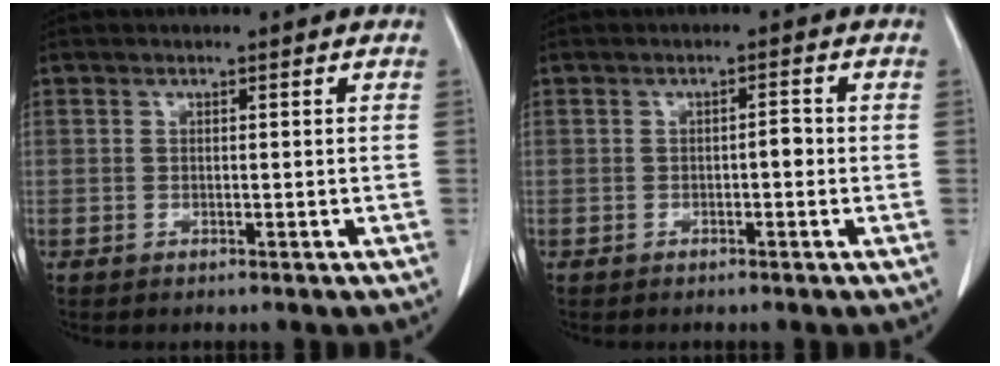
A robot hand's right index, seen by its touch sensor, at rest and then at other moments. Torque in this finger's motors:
{"motor_torque": [0.26, -0.20, 0.01, 0.03]}